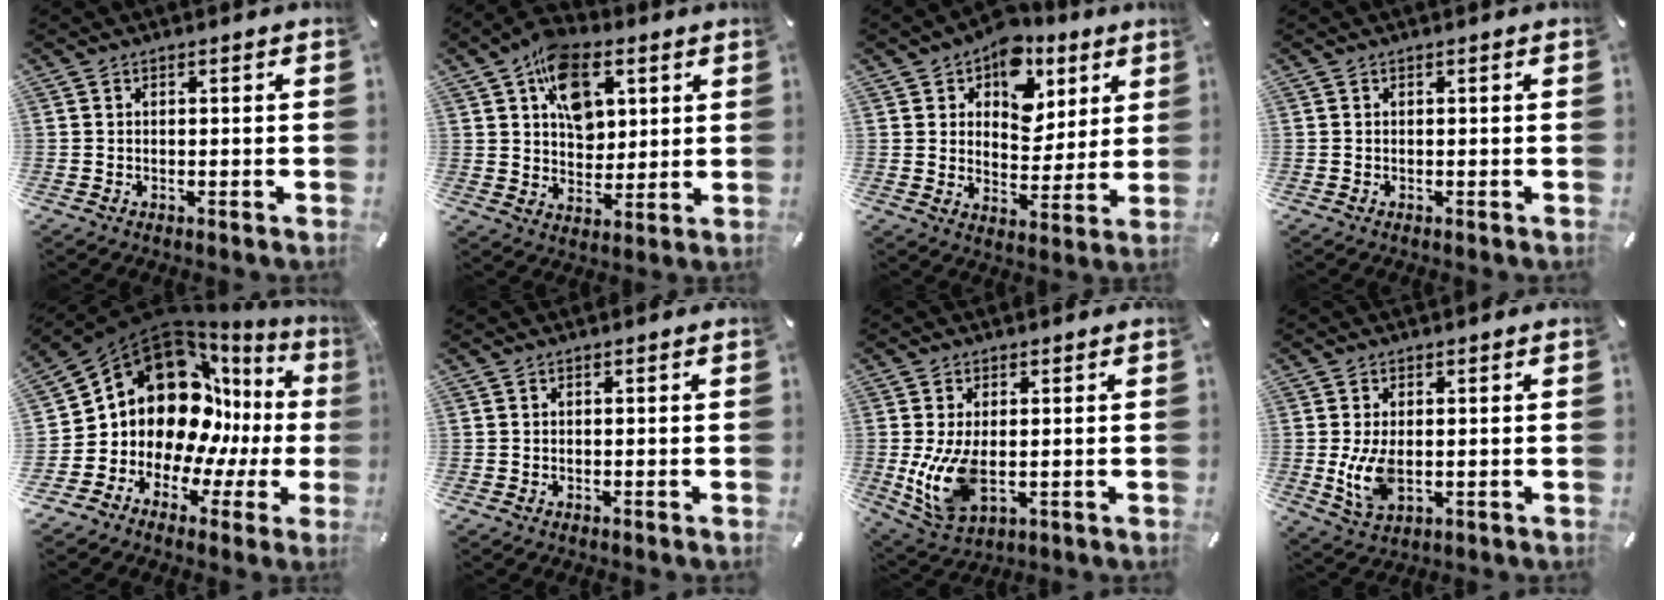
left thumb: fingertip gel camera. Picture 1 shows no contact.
{"total": 12.8, "force": [5.2, 9.0, 7.5], "torque": [-0.115, -0.008, 0.096]}
{"total": 11.6, "force": [6.4, 8.5, 4.7], "torque": [-0.066, -0.045, 0.113]}
{"total": 0.0}
{"total": 16.5, "force": [4.8, 13.2, 8.8], "torque": [-0.159, -0.072, 0.090]}
{"total": 0.0}
{"total": 10.2, "force": [-0.4, 5.9, 8.3], "torque": [-0.192, -0.018, -0.005]}
{"total": 7.2, "force": [-0.2, 4.1, 5.9], "torque": [-0.130, -0.004, -0.006]}